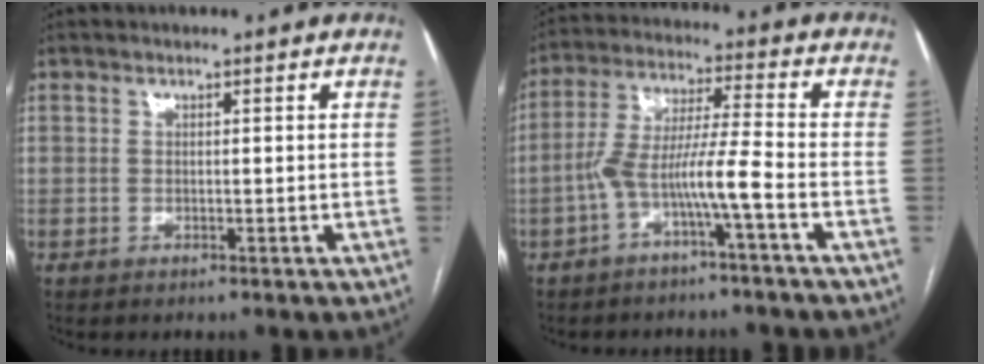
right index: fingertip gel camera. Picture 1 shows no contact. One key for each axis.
{"total": 8.2, "fx": -3.6, "fy": -0.6, "fz": 7.3, "tx": -0.144, "ty": 0.027, "tz": -0.067}